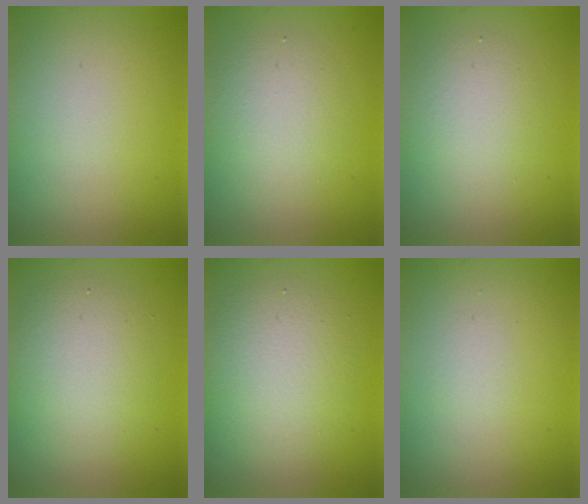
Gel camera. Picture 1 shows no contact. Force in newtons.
{"total": 2.9, "press": 2.9, "slide": 0.2}
{"total": 2.9, "press": 2.9, "slide": 0.4}
{"total": 4.1, "press": 4.1, "slide": 0.3}
{"total": 4.5, "press": 4.4, "slide": 0.4}
{"total": 0.6, "press": 0.6, "slide": 0.1}